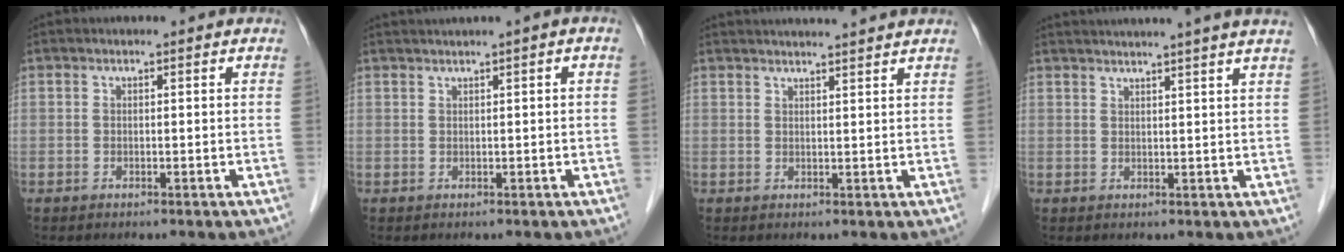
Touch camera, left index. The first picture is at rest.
{"total": 1.9, "force": [0.9, -0.1, 1.6], "torque": [-0.034, 0.013, 0.021]}
{"total": 8.2, "force": [7.7, -0.7, 2.9], "torque": [-0.037, 0.022, 0.089]}
{"total": 10.5, "force": [9.3, -1.7, 4.5], "torque": [-0.063, 0.008, 0.105]}